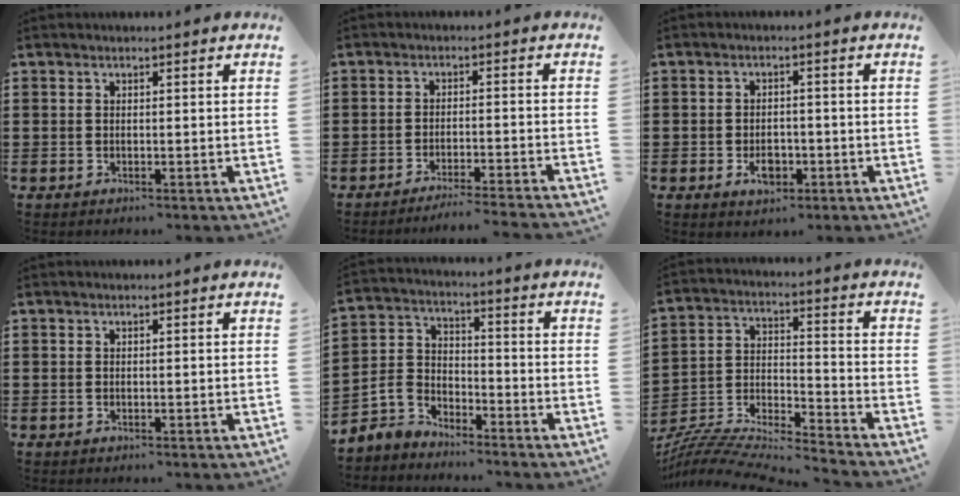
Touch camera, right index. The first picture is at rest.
{"total": 3.2, "force": [-3.0, -0.7, 0.7], "torque": [-0.014, -0.004, -0.063]}
{"total": 3.5, "force": [-1.3, 2.2, 2.4], "torque": [-0.036, -0.001, -0.024]}
{"total": 0.0}
{"total": 4.9, "force": [-4.0, 2.8, 0.6], "torque": [-0.048, 0.000, -0.090]}
{"total": 6.9, "force": [-6.7, 0.4, 1.8], "torque": [-0.046, -0.013, -0.140]}